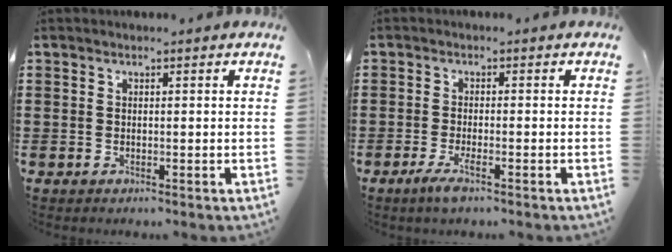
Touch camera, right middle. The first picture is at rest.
{"total": 3.7, "force": [-2.0, 0.2, 3.0], "torque": [-0.071, -0.013, -0.041]}